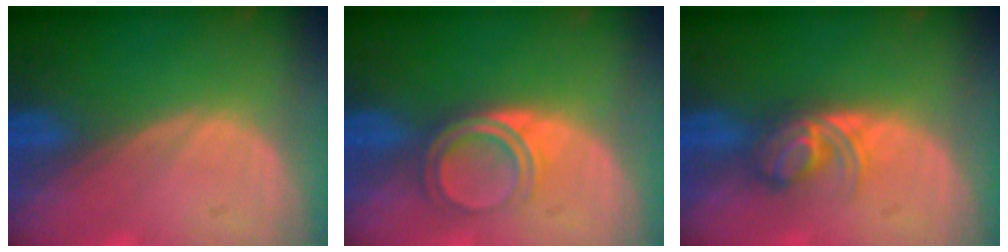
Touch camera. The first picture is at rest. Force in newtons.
{"total": 5.0, "press": 4.2, "slide": 2.6}
{"total": 5.7, "press": 4.7, "slide": 3.3}